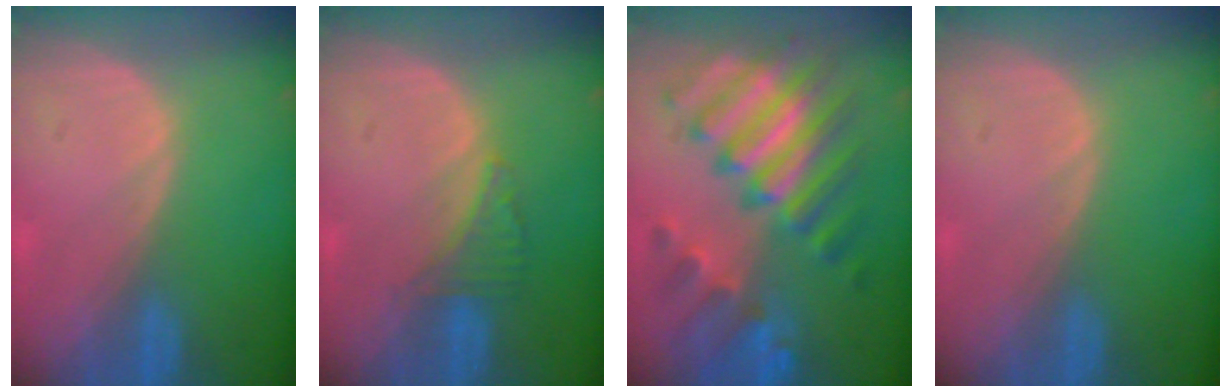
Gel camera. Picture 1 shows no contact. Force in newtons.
{"total": 3.0, "press": 3.0, "slide": 0.2}
{"total": 11.8, "press": 11.8, "slide": 1.2}
{"total": 0.0}